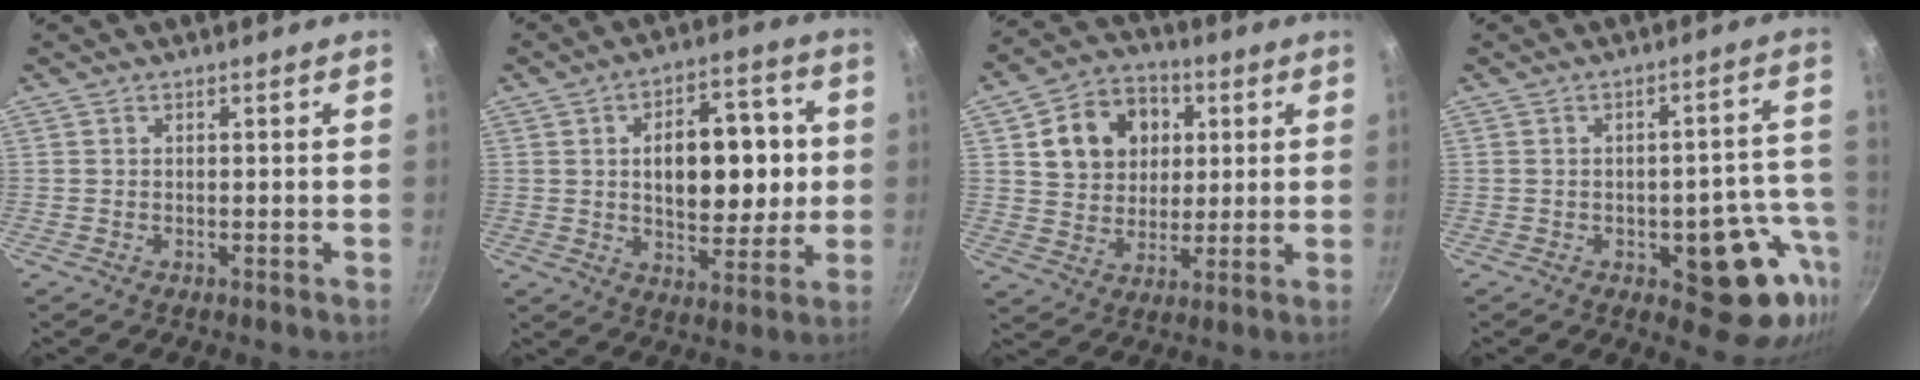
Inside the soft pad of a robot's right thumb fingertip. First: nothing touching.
{"total": 16.5, "force": [1.5, 9.7, 13.2], "torque": [-0.144, 0.006, 0.022]}
{"total": 13.7, "force": [3.7, 11.3, 6.8], "torque": [-0.086, 0.008, 0.061]}
{"total": 14.3, "force": [-4.9, 6.7, 11.7], "torque": [-0.073, 0.026, -0.061]}